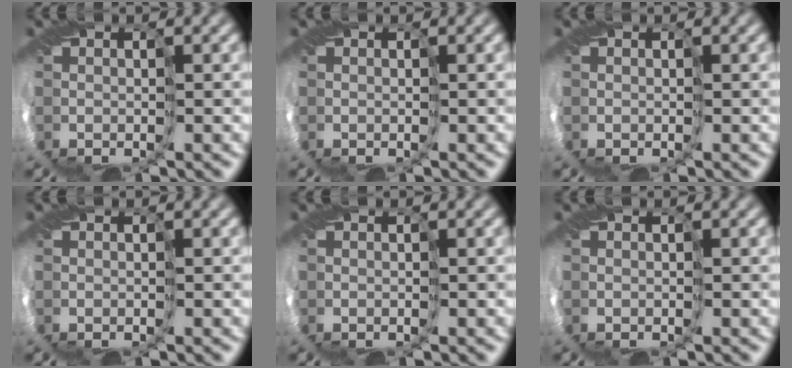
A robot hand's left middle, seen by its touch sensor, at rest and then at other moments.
{"total": 0.0}
{"total": 0.0}
{"total": 0.0}
{"total": 0.0}
{"total": 0.0}